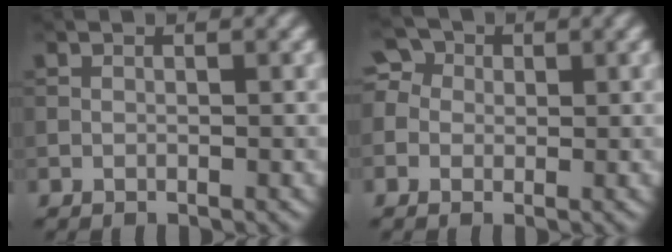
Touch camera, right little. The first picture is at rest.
{"total": 3.6, "force": [0.9, 3.1, 1.5], "torque": [-0.015, 0.020, -0.012]}